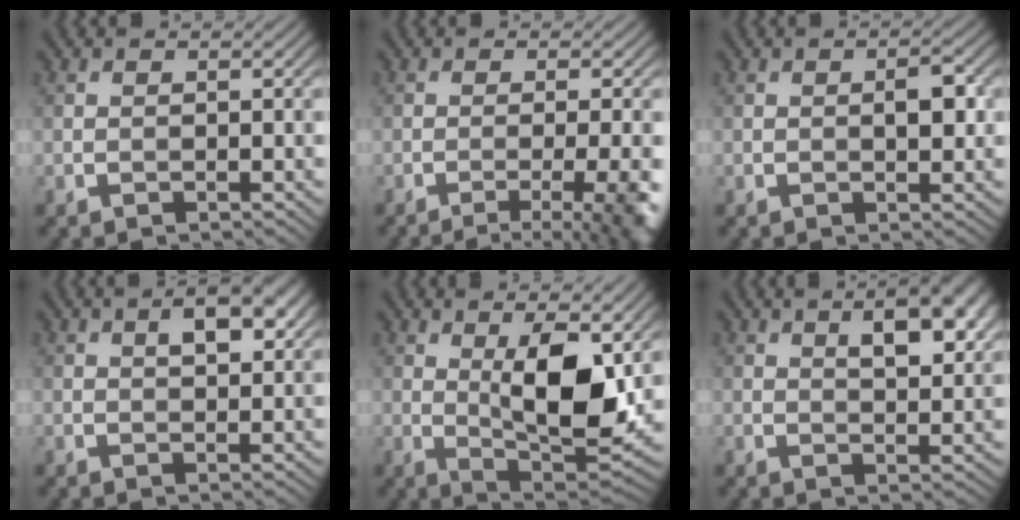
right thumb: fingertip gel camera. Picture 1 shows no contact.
{"total": 8.5, "force": [-3.3, 2.3, 7.5], "torque": [-0.082, -0.001, -0.037]}
{"total": 2.6, "force": [0.2, 1.0, 2.4], "torque": [-0.035, 0.001, -0.001]}
{"total": 4.8, "force": [1.9, 2.1, 3.8], "torque": [-0.061, 0.005, 0.028]}
{"total": 11.3, "force": [2.0, 4.4, 10.2], "torque": [-0.171, -0.010, 0.038]}
{"total": 7.6, "force": [3.2, 3.2, 6.2], "torque": [-0.086, 0.010, 0.045]}